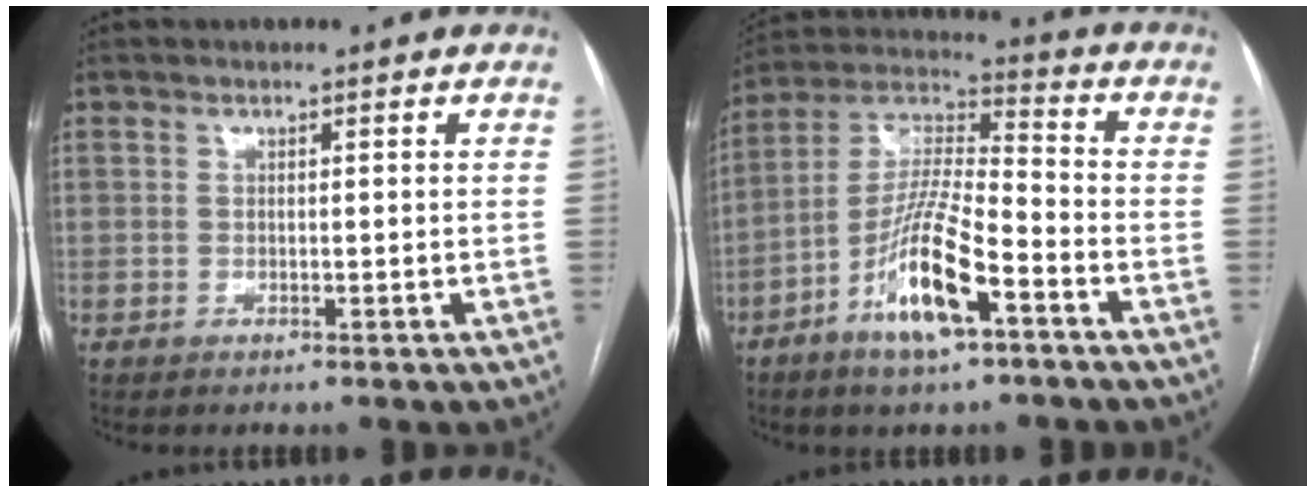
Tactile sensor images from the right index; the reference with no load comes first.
{"total": 14.0, "force": [-6.5, 2.6, 12.1], "torque": [-0.242, -0.007, -0.118]}